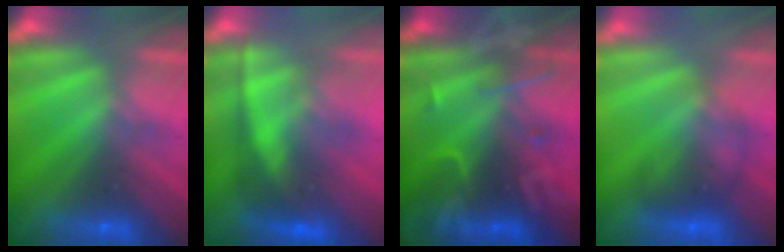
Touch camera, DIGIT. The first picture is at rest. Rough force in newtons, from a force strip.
{"total": 2.7}
{"total": 2.5}
{"total": 1.7}